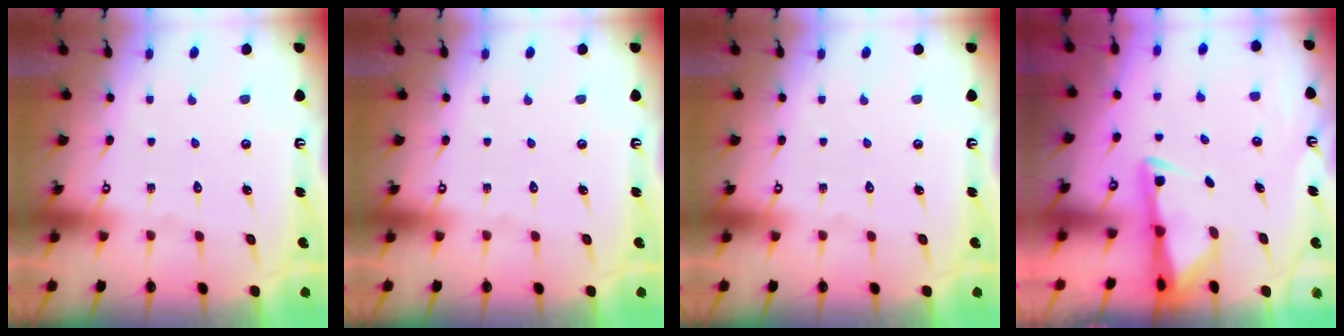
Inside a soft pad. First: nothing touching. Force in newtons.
{"total": 0.0}
{"total": 0.0}
{"total": 3.1, "press": 3.0, "slide": 0.6}